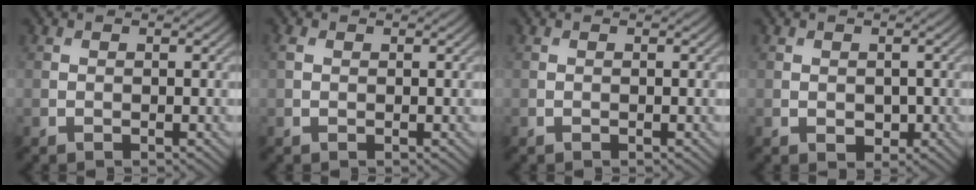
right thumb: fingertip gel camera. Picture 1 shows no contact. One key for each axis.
{"total": 1.3, "fx": 0.5, "fy": 0.9, "fz": 0.8, "tx": -0.023, "ty": 0.004, "tz": 0.008}
{"total": 0.0}
{"total": 1.5, "fx": 0.0, "fy": 1.3, "fz": 0.8, "tx": -0.017, "ty": -0.009, "tz": 0.002}